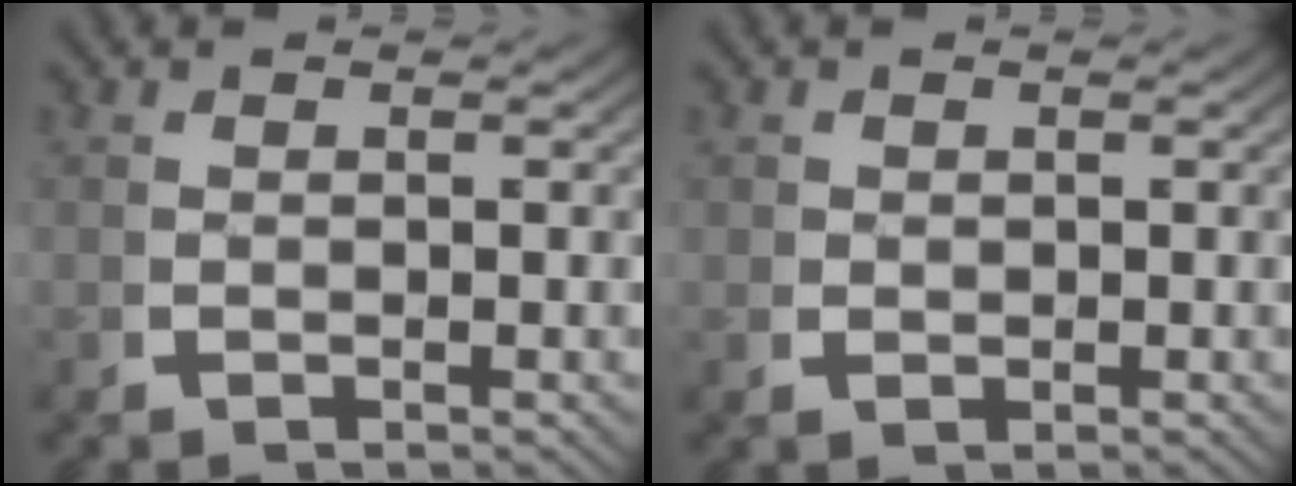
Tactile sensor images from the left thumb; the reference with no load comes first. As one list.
[{"total": 1.0, "force": [0.3, 0.9, 0.4], "torque": [-0.013, -0.008, 0.011]}]